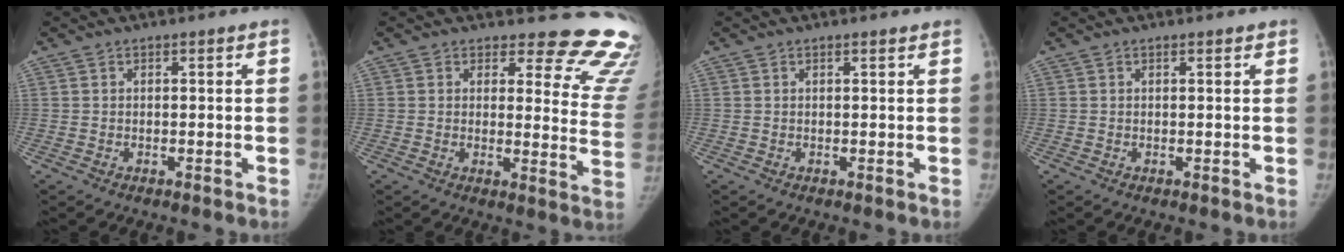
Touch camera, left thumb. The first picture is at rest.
{"total": 16.6, "force": [15.0, 5.8, 4.3], "torque": [0.007, -0.143, 0.139]}
{"total": 0.6, "force": [0.5, 0.1, 0.3], "torque": [-0.008, -0.003, 0.008]}
{"total": 0.6, "force": [0.5, 0.2, 0.4], "torque": [-0.007, -0.002, 0.006]}